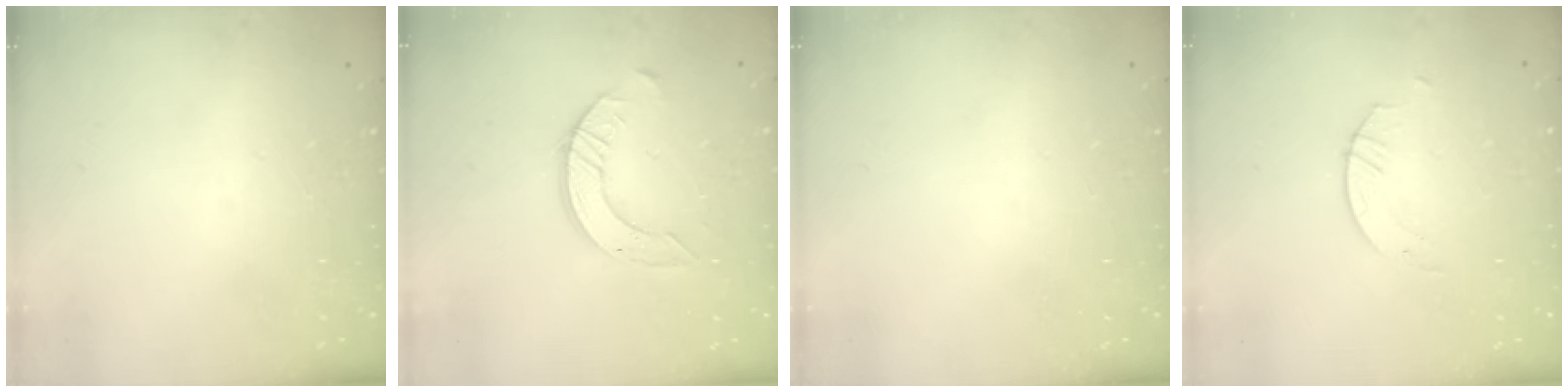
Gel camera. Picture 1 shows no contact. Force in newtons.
{"total": 8.0, "press": 7.9, "slide": 0.8}
{"total": 0.0}
{"total": 2.6, "press": 2.6, "slide": 0.2}